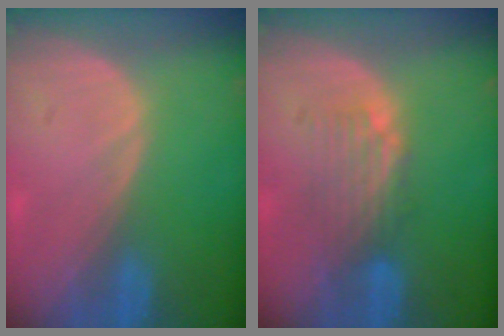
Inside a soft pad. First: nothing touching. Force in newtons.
{"total": 4.6, "press": 3.9, "slide": 2.4}